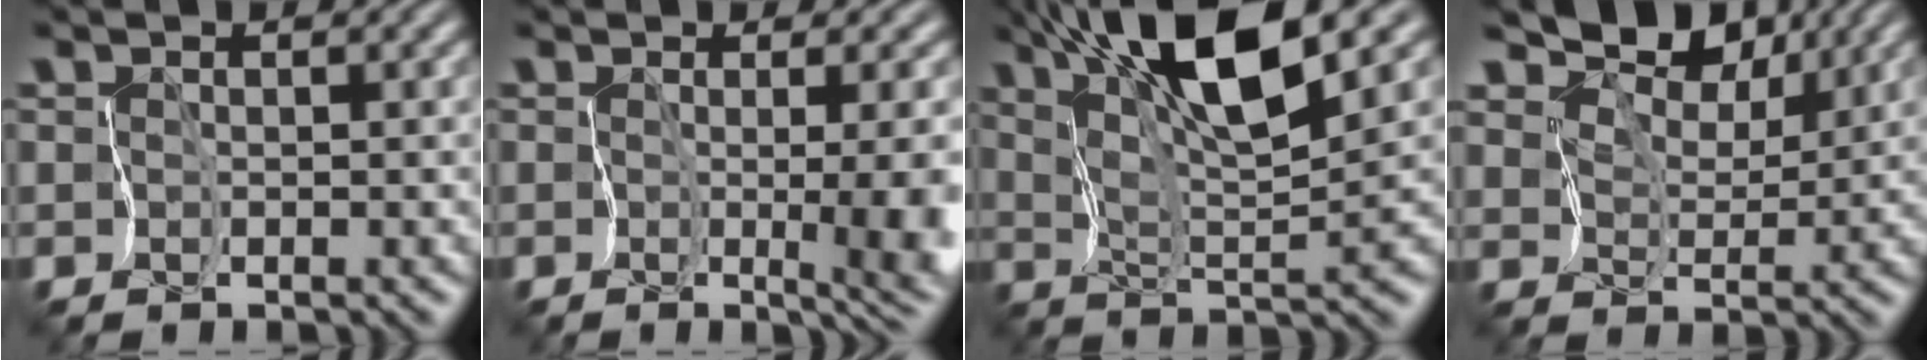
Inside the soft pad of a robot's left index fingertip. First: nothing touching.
{"total": 5.7, "force": [-0.7, 1.1, 5.5], "torque": [-0.077, -0.017, 0.001]}
{"total": 9.4, "force": [5.8, 1.0, 7.2], "torque": [-0.128, 0.015, 0.101]}
{"total": 6.4, "force": [5.3, 2.5, 2.4], "torque": [-0.047, 0.004, 0.090]}